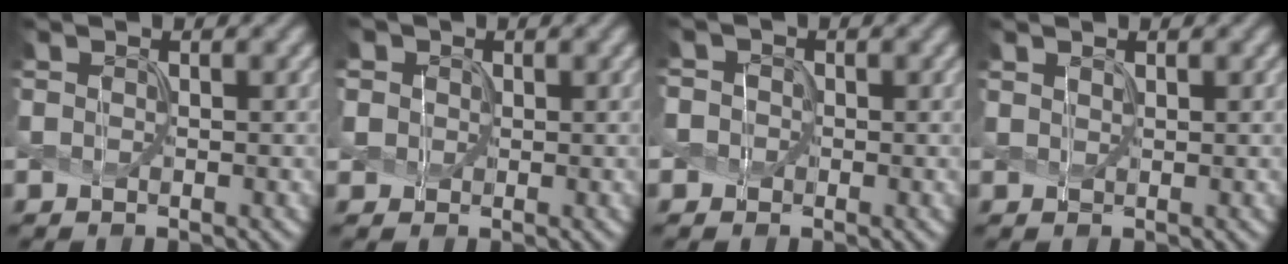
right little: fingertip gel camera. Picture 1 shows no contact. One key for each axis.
{"total": 3.0, "fx": 1.5, "fy": 2.4, "fz": 1.0, "tx": -0.034, "ty": 0.011, "tz": 0.019}
{"total": 2.4, "fx": 0.0, "fy": 2.2, "fz": 0.9, "tx": 0.001, "ty": 0.014, "tz": -0.022}
{"total": 0.6, "fx": 0.6, "fy": 0.0, "fz": 0.0, "tx": -0.004, "ty": 0.001, "tz": 0.016}